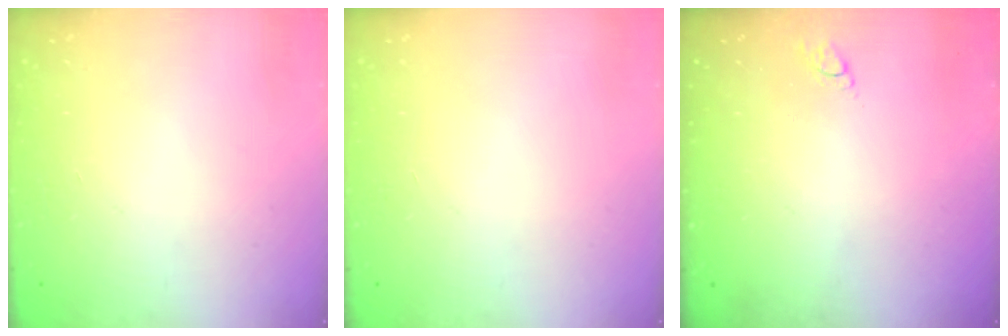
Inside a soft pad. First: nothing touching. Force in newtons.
{"total": 0.0}
{"total": 3.0, "press": 3.0, "slide": 0.2}